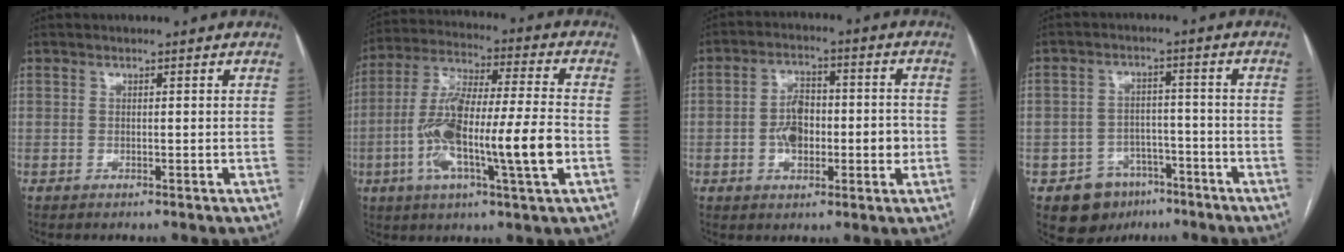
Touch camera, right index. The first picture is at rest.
{"total": 17.7, "force": [-4.1, 1.7, 17.1], "torque": [-0.326, 0.002, -0.073]}
{"total": 8.4, "force": [-1.3, 4.4, 7.1], "torque": [-0.124, 0.022, -0.018]}
{"total": 7.5, "force": [-4.5, 5.8, 1.6], "torque": [-0.023, 0.014, -0.059]}